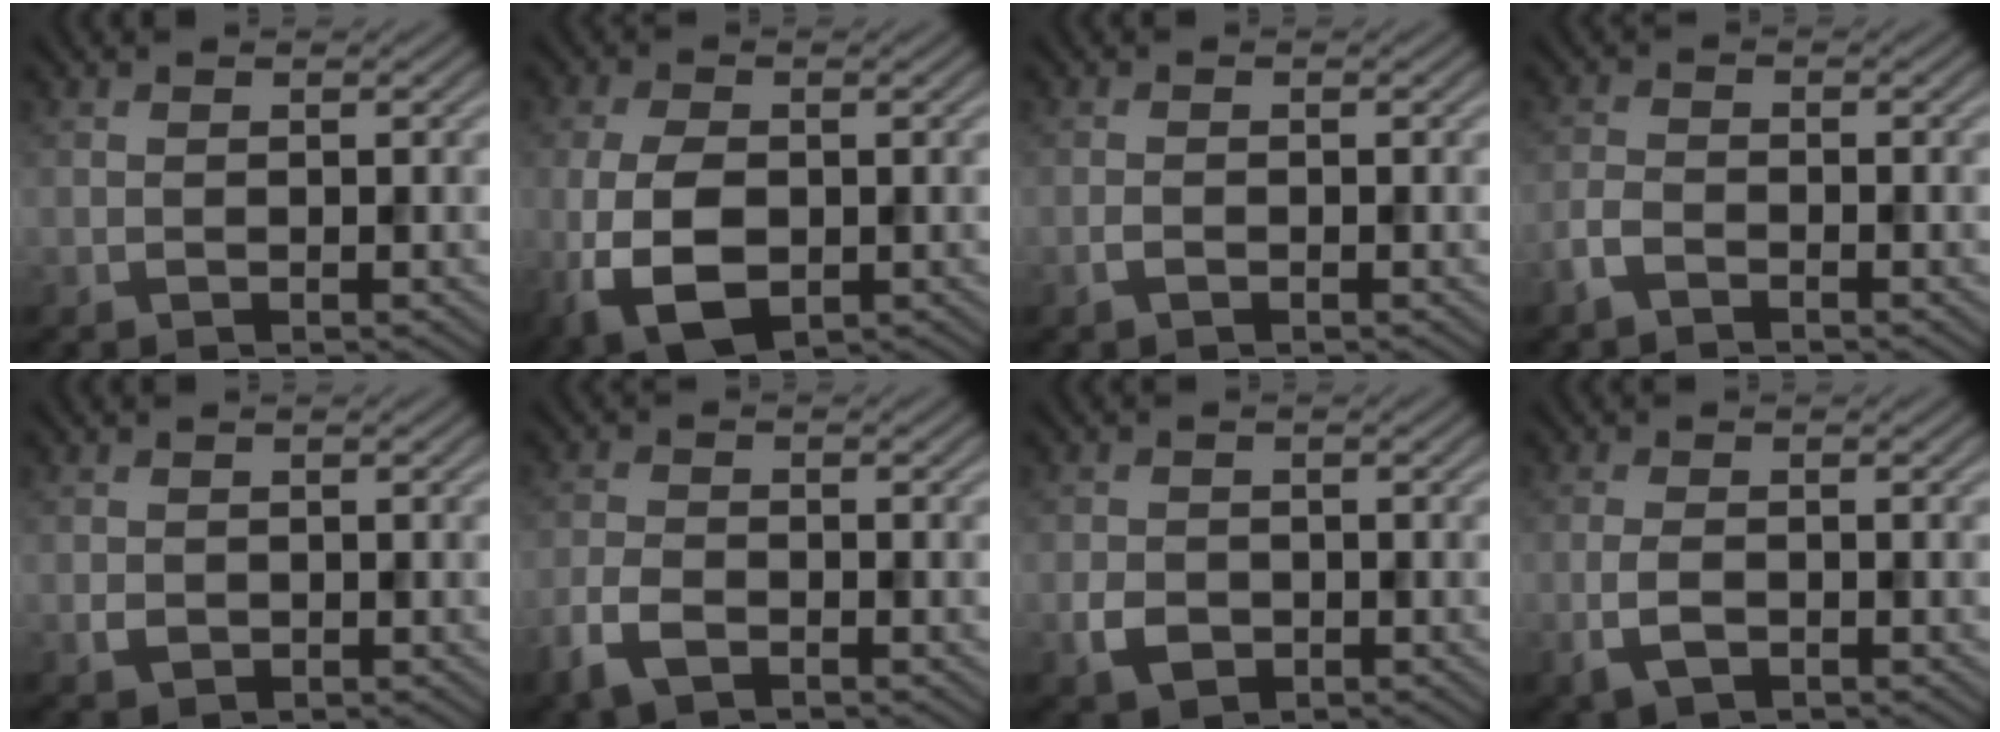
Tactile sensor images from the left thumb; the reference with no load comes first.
{"total": 8.1, "force": [-2.1, 4.8, 6.2], "torque": [-0.151, -0.014, -0.044]}
{"total": 1.0, "force": [-0.6, 0.4, 0.7], "torque": [-0.015, 0.001, -0.012]}
{"total": 2.4, "force": [-1.9, 0.8, 1.3], "torque": [-0.033, -0.001, -0.048]}
{"total": 1.2, "force": [-0.2, 1.1, 0.6], "torque": [-0.013, -0.006, -0.003]}
{"total": 3.8, "force": [-2.3, 1.8, 2.4], "torque": [-0.056, -0.006, -0.055]}
{"total": 2.8, "force": [-1.1, 2.2, 1.4], "torque": [-0.031, -0.007, -0.023]}
{"total": 2.8, "force": [-1.2, 1.2, 2.2], "torque": [-0.053, -0.006, -0.026]}